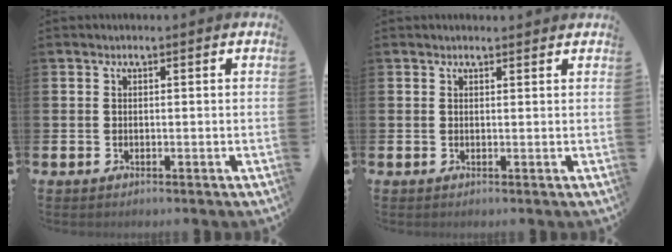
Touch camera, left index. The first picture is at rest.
{"total": 0.8, "force": [0.8, 0.1, 0.2], "torque": [0.008, -0.003, 0.012]}